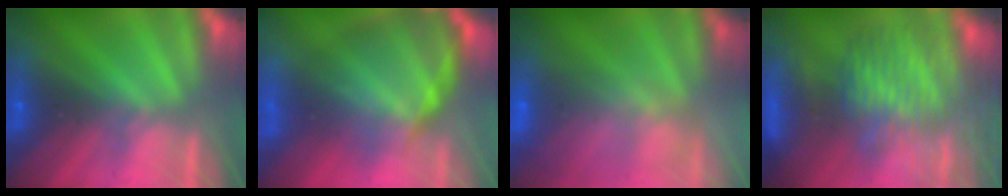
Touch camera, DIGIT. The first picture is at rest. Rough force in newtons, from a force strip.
{"total": 7.6}
{"total": 9.6}
{"total": 7.4}